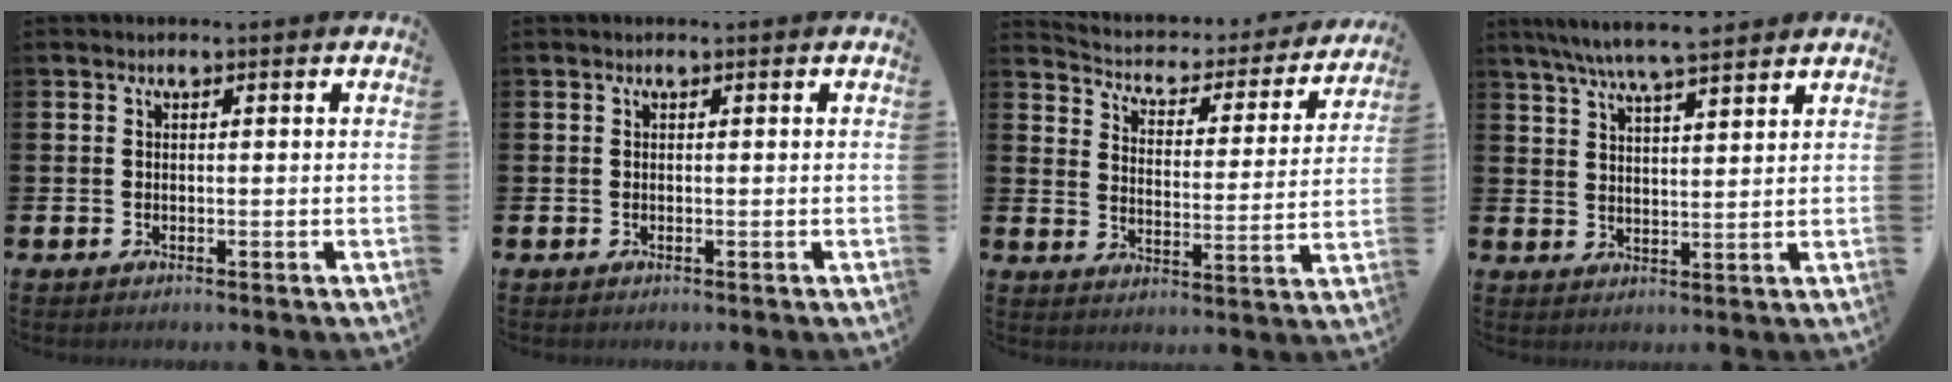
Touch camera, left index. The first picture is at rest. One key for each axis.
{"total": 0.0}
{"total": 4.4, "fx": 4.0, "fy": 1.5, "fz": 0.7, "tx": -0.042, "ty": -0.037, "tz": 0.061}
{"total": 7.1, "fx": 6.6, "fy": 0.6, "fz": 2.6, "tx": -0.065, "ty": -0.021, "tz": 0.119}